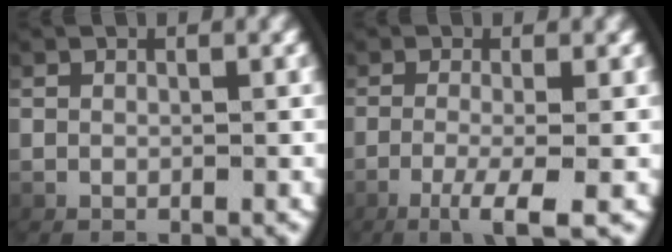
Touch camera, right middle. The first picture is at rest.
{"total": 4.1, "force": [-1.7, 0.5, 3.7], "torque": [-0.074, -0.016, -0.020]}